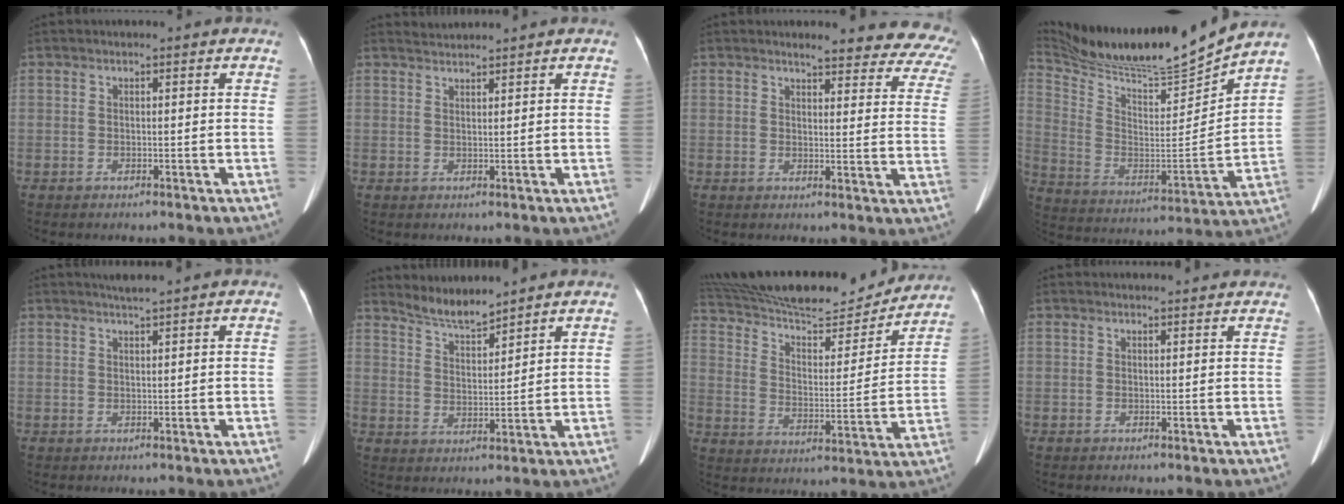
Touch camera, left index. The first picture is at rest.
{"total": 2.1, "force": [2.1, -0.2, -0.2], "torque": [-0.003, 0.015, 0.046]}
{"total": 15.7, "force": [14.6, 3.4, 4.5], "torque": [-0.009, -0.053, 0.134]}
{"total": 20.1, "force": [18.8, -0.5, 7.0], "torque": [-0.148, -0.048, 0.318]}
{"total": 2.2, "force": [1.9, -0.5, 0.9], "torque": [-0.012, 0.006, 0.036]}
{"total": 5.2, "force": [5.1, 0.2, 0.9], "torque": [-0.025, 0.001, 0.102]}
{"total": 25.2, "force": [23.1, 4.5, 9.1], "torque": [-0.167, -0.012, 0.337]}
{"total": 4.8, "force": [4.6, 1.0, 0.8], "torque": [-0.005, 0.023, 0.049]}